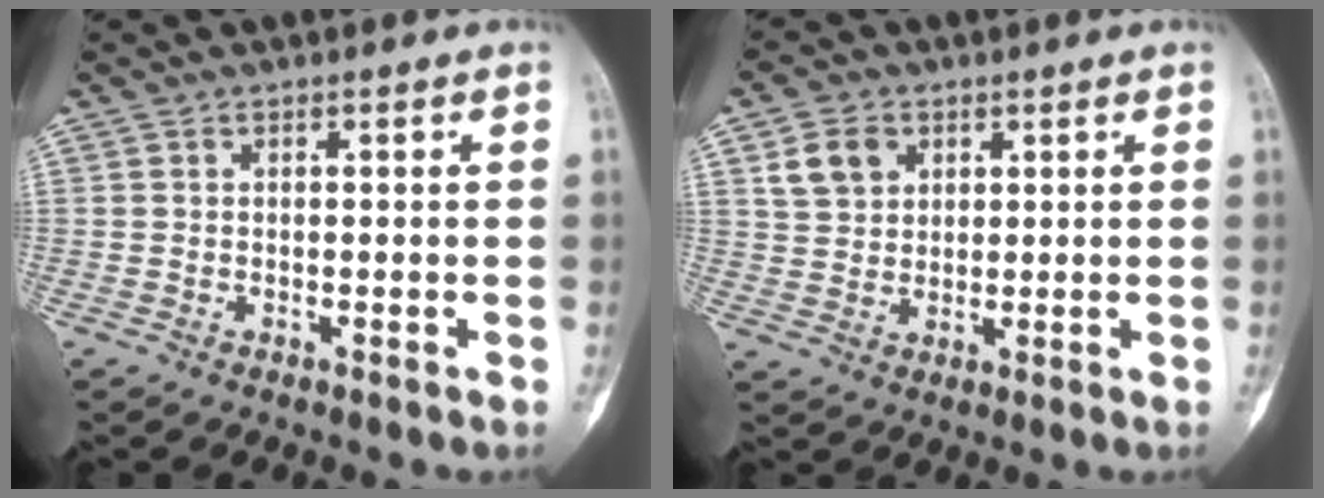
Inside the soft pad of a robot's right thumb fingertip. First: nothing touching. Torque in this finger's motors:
{"motor_torque": [-0.64, 0.64, 0.01, 0.00, 0.01]}